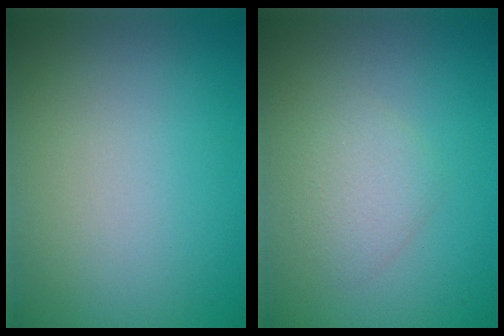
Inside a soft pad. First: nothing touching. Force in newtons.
{"total": 2.1, "press": 2.1, "slide": 0.1}